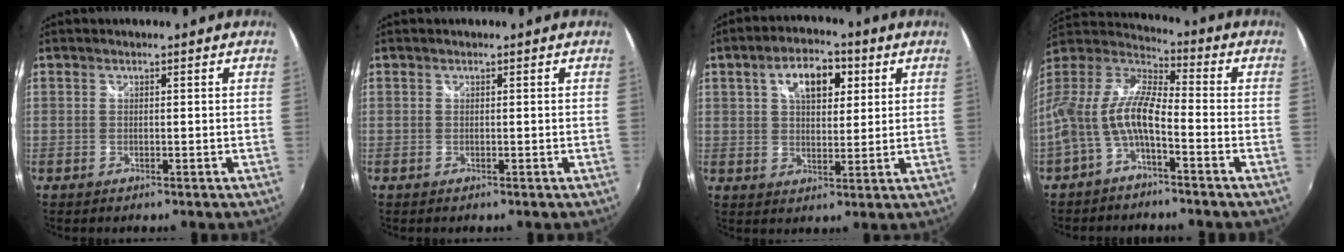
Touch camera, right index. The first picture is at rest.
{"total": 0.0}
{"total": 9.4, "force": [3.7, 5.1, 7.0], "torque": [-0.113, 0.025, 0.059]}
{"total": 12.5, "force": [-4.3, 4.1, 11.0], "torque": [-0.227, 0.007, -0.087]}